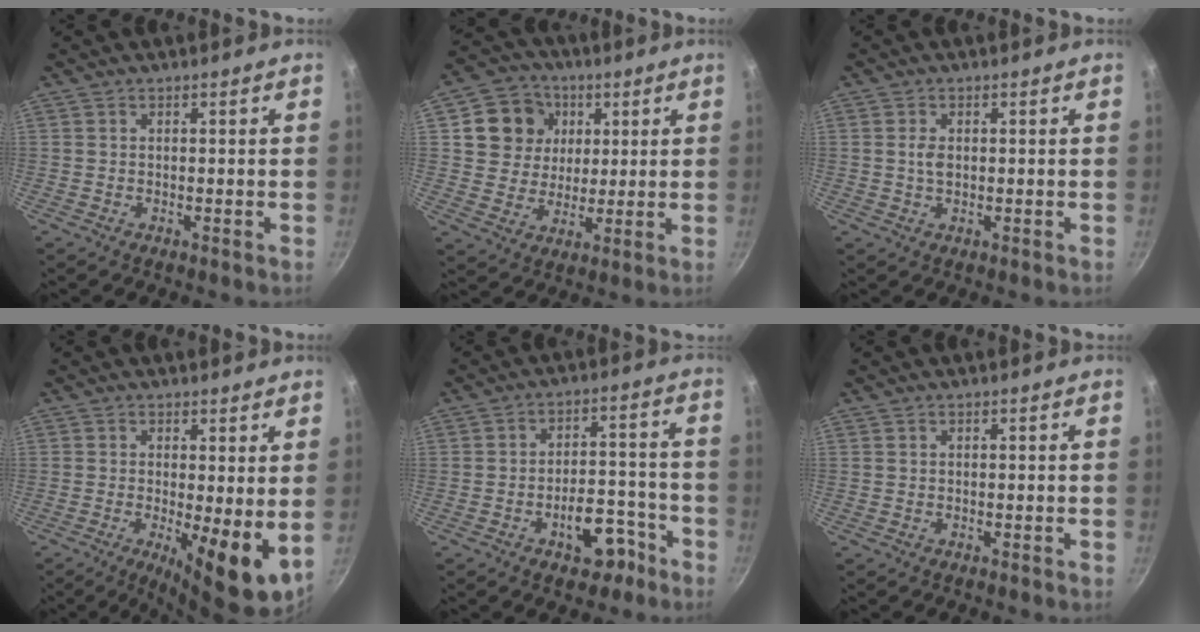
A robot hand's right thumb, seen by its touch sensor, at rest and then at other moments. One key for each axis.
{"total": 11.6, "fx": 3.6, "fy": 10.3, "fz": 4.1, "tx": -0.043, "ty": 0.002, "tz": 0.058}
{"total": 2.5, "fx": 0.2, "fy": 1.5, "fz": 2.0, "tx": -0.033, "ty": 0.001, "tz": 0.002}
{"total": 9.4, "fx": -0.5, "fy": 2.6, "fz": 9.1, "tx": -0.121, "ty": -0.020, "tz": -0.002}
{"total": 8.9, "fx": -4.9, "fy": 4.9, "fz": 5.6, "tx": -0.045, "ty": 0.049, "tz": -0.063}
{"total": 0.0}